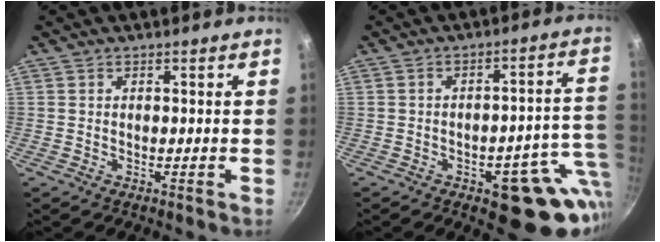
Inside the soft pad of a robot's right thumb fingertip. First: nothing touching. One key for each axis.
{"total": 15.8, "fx": -4.0, "fy": 7.3, "fz": 13.5, "tx": -0.105, "ty": 0.024, "tz": -0.046}